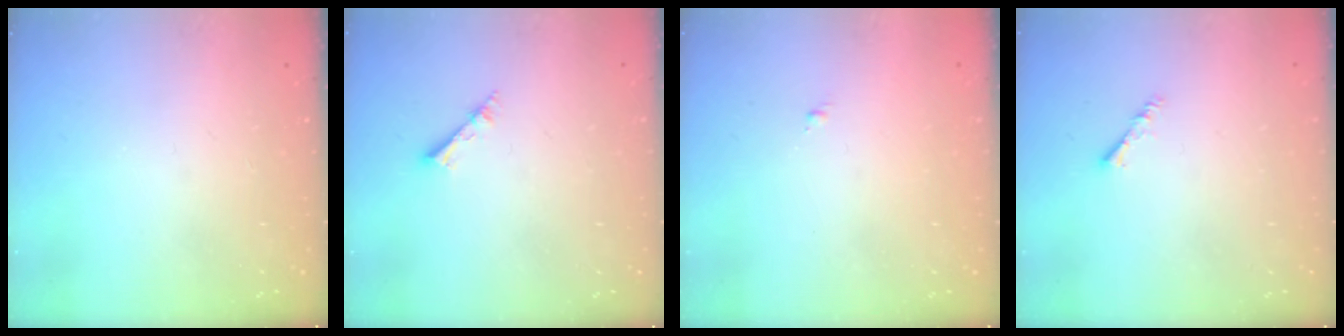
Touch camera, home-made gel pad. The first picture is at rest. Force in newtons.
{"total": 2.2, "press": 2.2, "slide": 0.3}
{"total": 0.7, "press": 0.7, "slide": 0.2}
{"total": 1.5, "press": 1.5, "slide": 0.4}